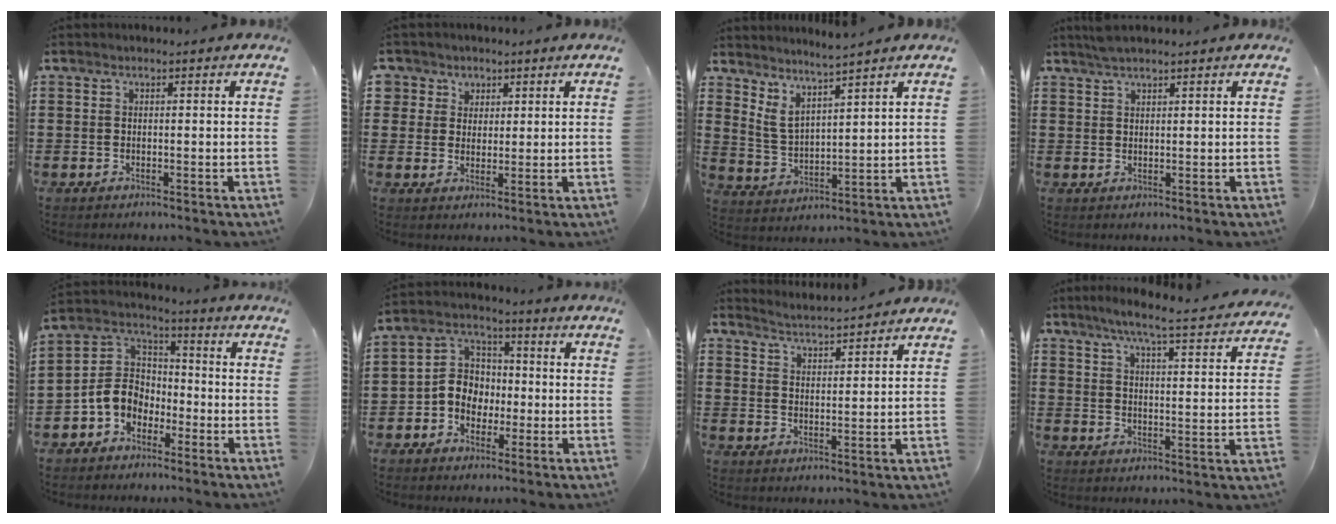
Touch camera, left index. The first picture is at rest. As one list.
[{"total": 3.5, "force": [1.7, 3.1, -0.3], "torque": [-0.005, 0.009, 0.027]}, {"total": 3.7, "force": [3.4, 0.3, 1.6], "torque": [-0.046, -0.022, 0.057]}, {"total": 2.1, "force": [1.9, 0.3, 0.9], "torque": [-0.021, 0.001, 0.036]}, {"total": 6.4, "force": [-2.9, 5.0, 2.6], "torque": [-0.091, 0.007, -0.069]}, {"total": 6.1, "force": [-1.7, 5.4, 2.3], "torque": [-0.071, 0.012, -0.040]}, {"total": 3.2, "force": [3.2, -0.5, 0.2], "torque": [-0.016, -0.022, 0.053]}, {"total": 6.2, "force": [5.2, -0.6, 3.2], "torque": [-0.072, -0.039, 0.083]}]